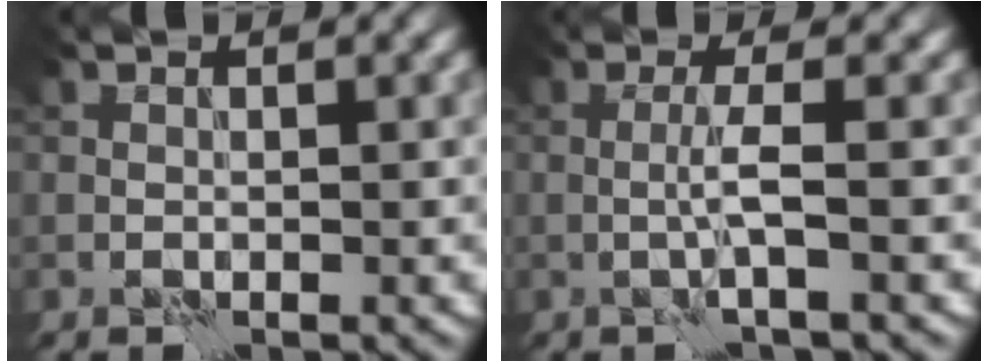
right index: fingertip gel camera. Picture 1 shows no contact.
{"total": 2.0, "force": [-0.1, 0.1, 2.0], "torque": [-0.043, 0.001, -0.005]}